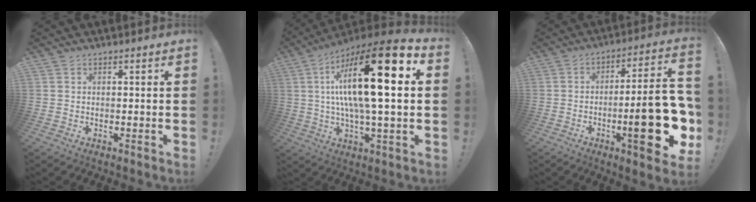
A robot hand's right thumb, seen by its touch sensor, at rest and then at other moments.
{"total": 24.3, "force": [4.3, 5.9, 23.2], "torque": [-0.412, -0.029, 0.051]}
{"total": 22.8, "force": [-5.9, 5.9, 21.2], "torque": [-0.304, 0.018, -0.084]}